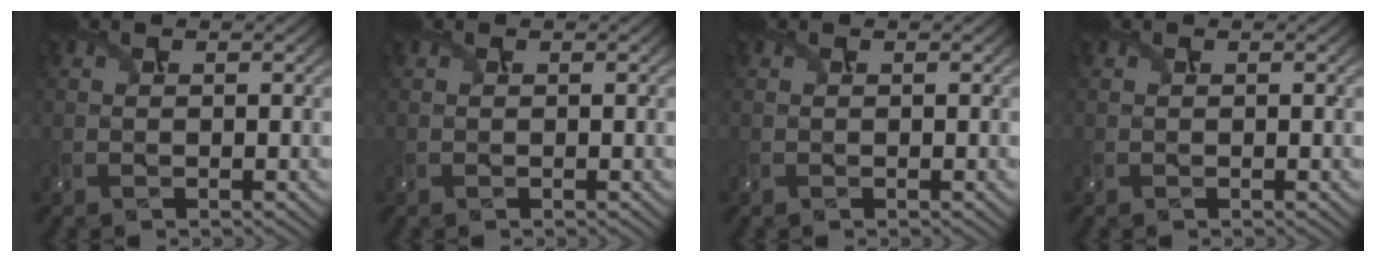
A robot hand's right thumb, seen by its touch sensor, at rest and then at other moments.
{"total": 0.0}
{"total": 0.0}
{"total": 0.0}